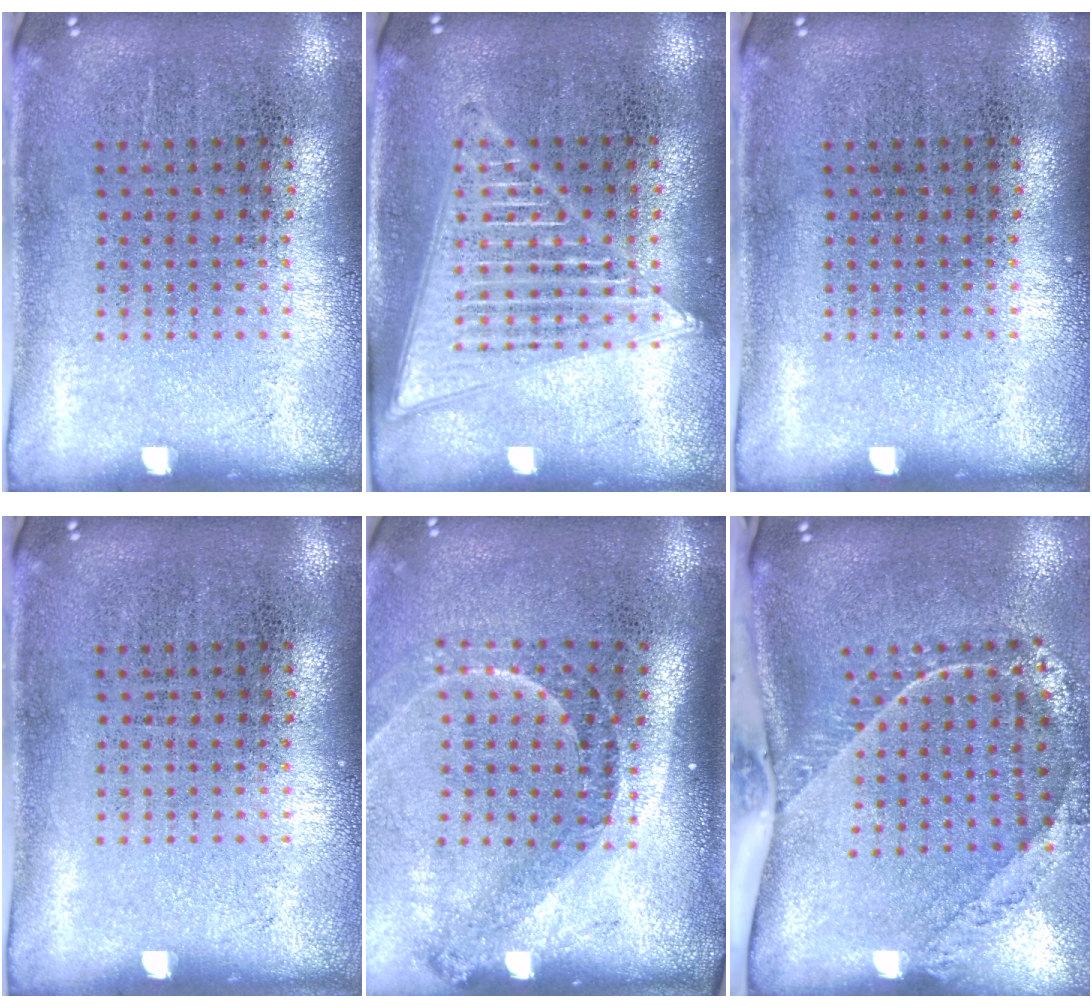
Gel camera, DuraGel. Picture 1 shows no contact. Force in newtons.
{"total": 2.1, "press": 2.1, "slide": 0.2}
{"total": 0.0}
{"total": 0.0}
{"total": 1.6, "press": 1.3, "slide": 0.9}
{"total": 2.4, "press": 1.7, "slide": 1.7}